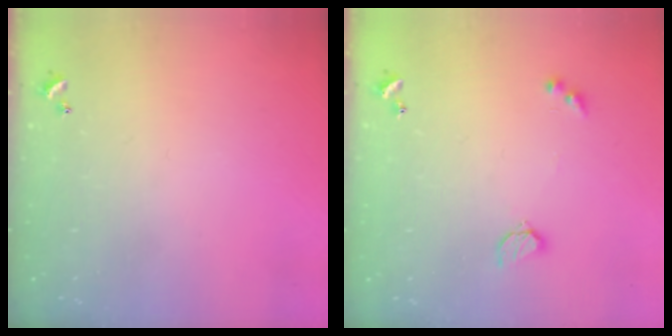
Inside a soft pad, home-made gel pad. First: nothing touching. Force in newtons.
{"total": 3.8, "press": 3.7, "slide": 0.6}